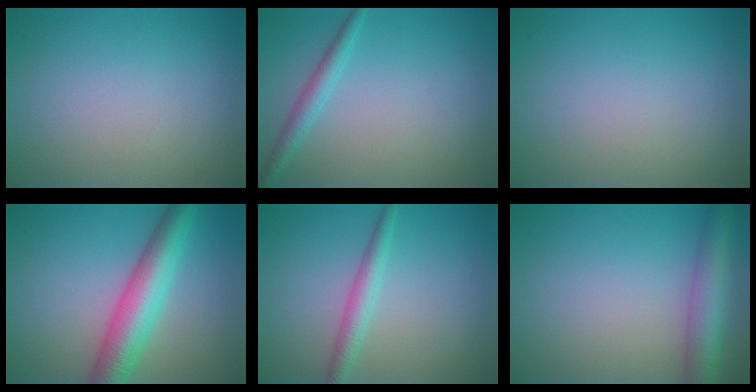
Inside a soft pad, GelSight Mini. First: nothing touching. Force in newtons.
{"total": 1.9, "press": 1.9, "slide": 0.1}
{"total": 0.0}
{"total": 6.6, "press": 6.6, "slide": 0.1}
{"total": 2.3, "press": 2.3, "slide": 0.0}
{"total": 5.0, "press": 5.0, "slide": 0.2}